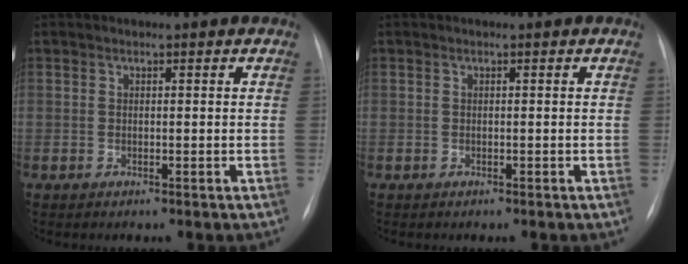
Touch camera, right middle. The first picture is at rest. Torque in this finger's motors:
{"motor_torque": [0.21, -0.23, 0.03, 0.00]}